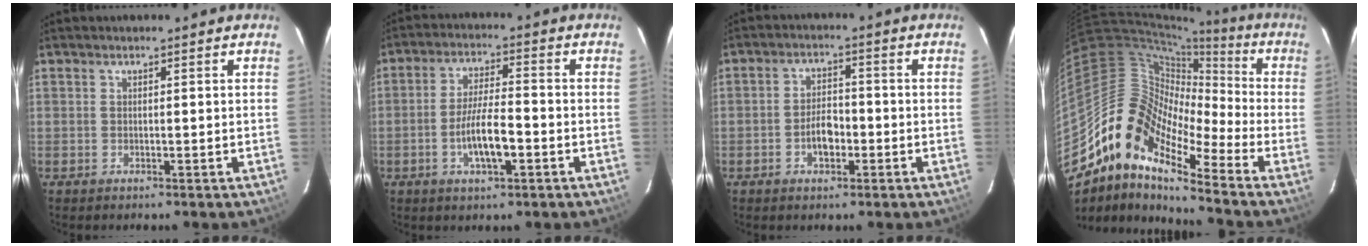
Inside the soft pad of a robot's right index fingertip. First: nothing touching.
{"total": 8.0, "force": [-2.8, 1.9, 7.2], "torque": [-0.141, -0.001, -0.049]}
{"total": 4.8, "force": [-1.9, 2.6, 3.5], "torque": [-0.068, 0.008, -0.030]}
{"total": 15.4, "force": [-10.5, 5.1, 10.1], "torque": [-0.154, 0.000, -0.218]}